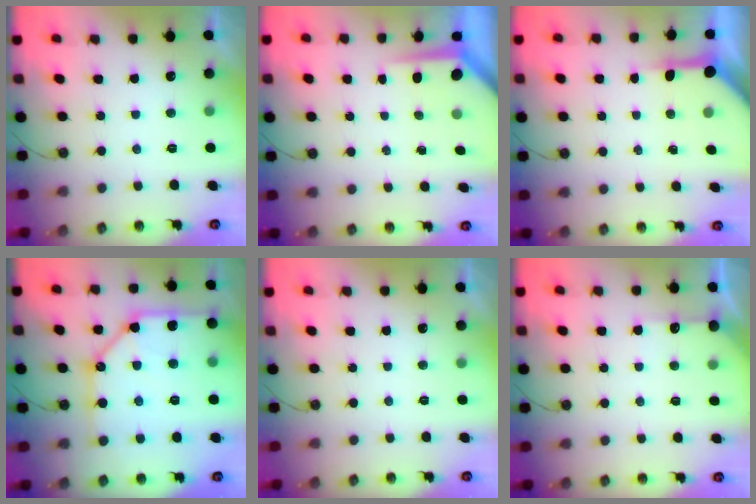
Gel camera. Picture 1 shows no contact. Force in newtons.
{"total": 3.9, "press": 3.9, "slide": 0.2}
{"total": 6.1, "press": 6.1, "slide": 0.4}
{"total": 17.5, "press": 17.3, "slide": 2.3}
{"total": 0.0}
{"total": 5.4, "press": 5.3, "slide": 0.6}